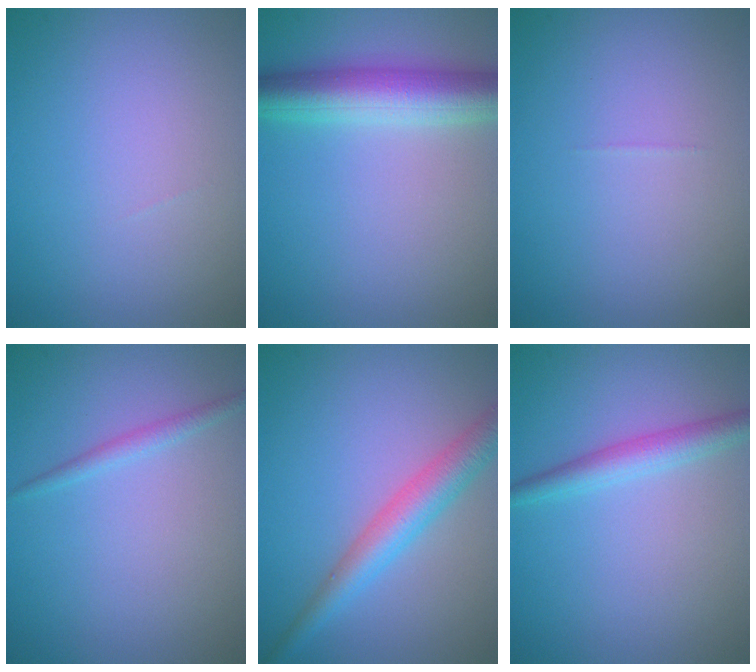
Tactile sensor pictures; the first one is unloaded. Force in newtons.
{"total": 6.0, "press": 6.0, "slide": 0.2}
{"total": 0.0}
{"total": 1.1, "press": 1.1, "slide": 0.0}
{"total": 4.3, "press": 4.3, "slide": 0.1}
{"total": 2.6, "press": 2.6, "slide": 0.1}